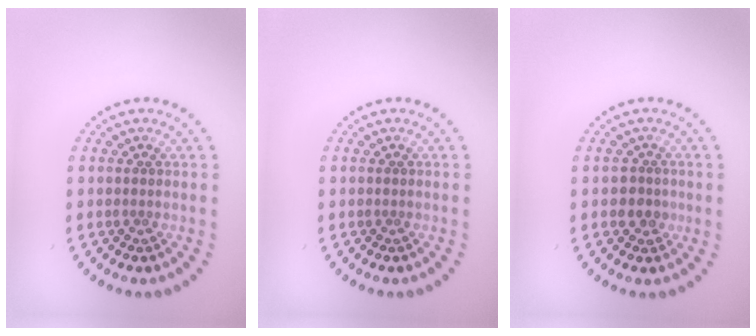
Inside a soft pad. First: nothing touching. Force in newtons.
{"total": 0.0}
{"total": 1.7, "press": 1.5, "slide": 0.8}